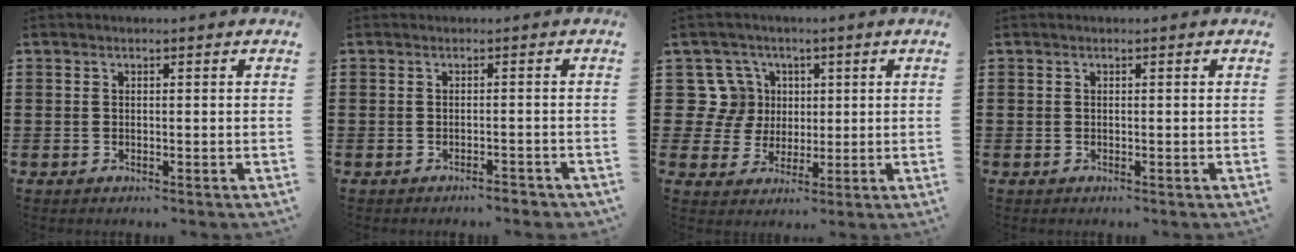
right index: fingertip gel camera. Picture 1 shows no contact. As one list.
[{"total": 1.2, "force": [-1.1, 0.0, 0.2], "torque": [-0.009, -0.001, -0.023]}, {"total": 8.4, "force": [1.9, 7.8, 2.7], "torque": [-0.093, 0.014, 0.037]}, {"total": 0.0}]